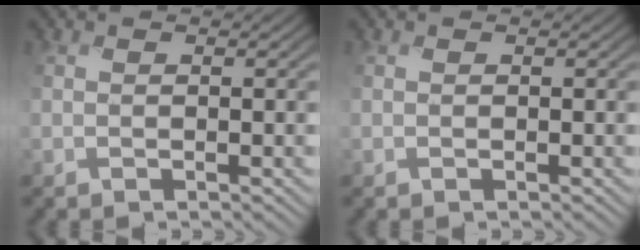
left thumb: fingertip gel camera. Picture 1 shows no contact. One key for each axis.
{"total": 0.0}